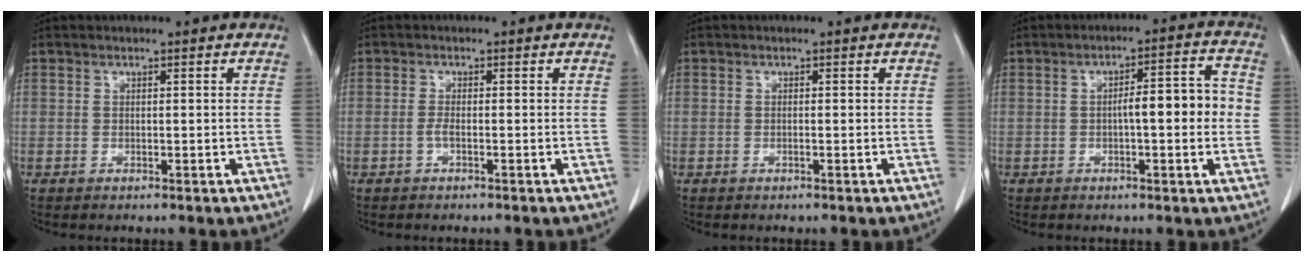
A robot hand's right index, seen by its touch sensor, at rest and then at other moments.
{"total": 1.1, "force": [-0.5, 0.1, 1.0], "torque": [-0.019, 0.001, -0.012]}
{"total": 0.0}
{"total": 7.6, "force": [-0.3, 1.6, 7.4], "torque": [-0.104, 0.023, -0.004]}